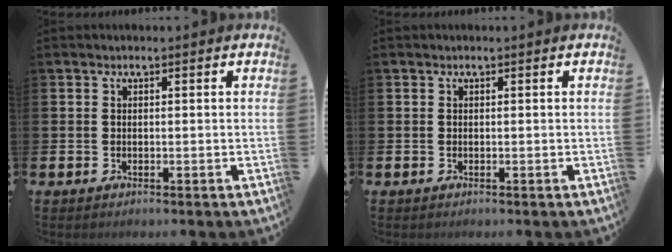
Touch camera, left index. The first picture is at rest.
{"total": 0.0}